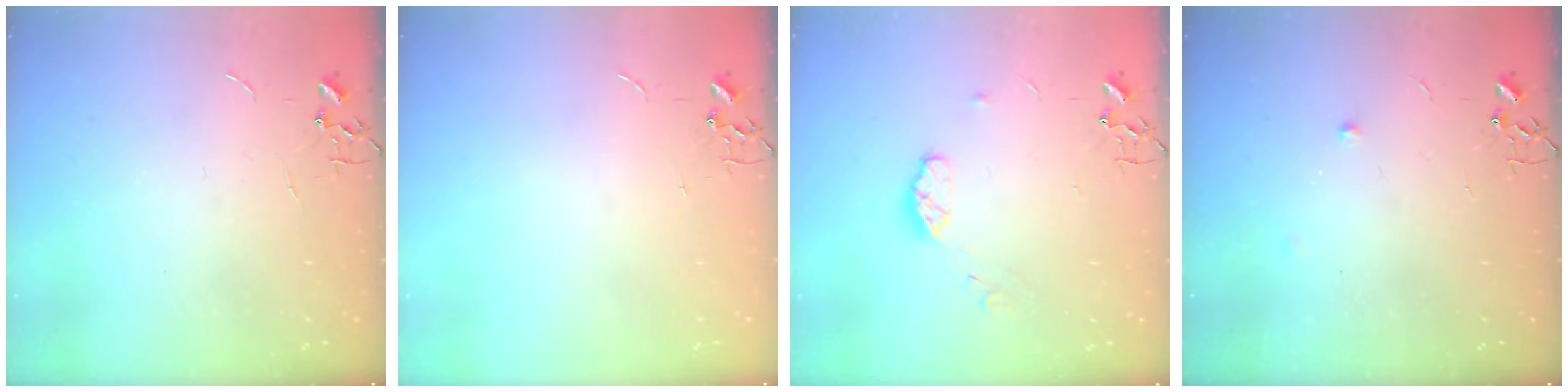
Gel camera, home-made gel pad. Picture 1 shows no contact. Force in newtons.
{"total": 0.0}
{"total": 6.7, "press": 6.7, "slide": 0.5}
{"total": 4.6, "press": 4.4, "slide": 1.1}